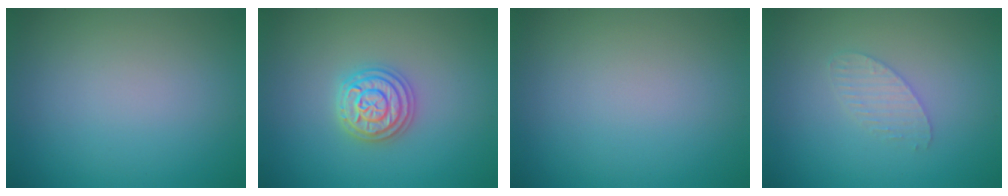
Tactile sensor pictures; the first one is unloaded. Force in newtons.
{"total": 3.7, "press": 3.7, "slide": 0.6}
{"total": 0.0}
{"total": 1.6, "press": 1.6, "slide": 0.1}